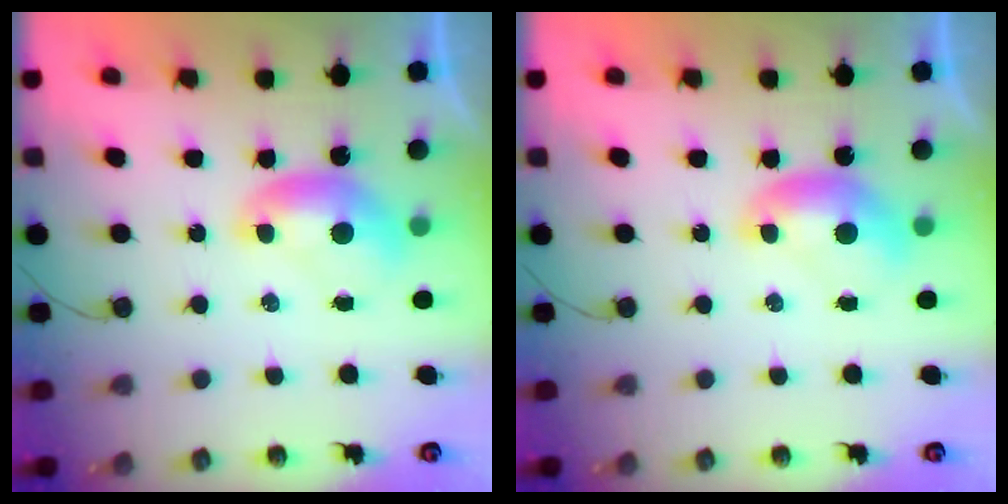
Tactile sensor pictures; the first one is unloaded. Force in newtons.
{"total": 0.0}